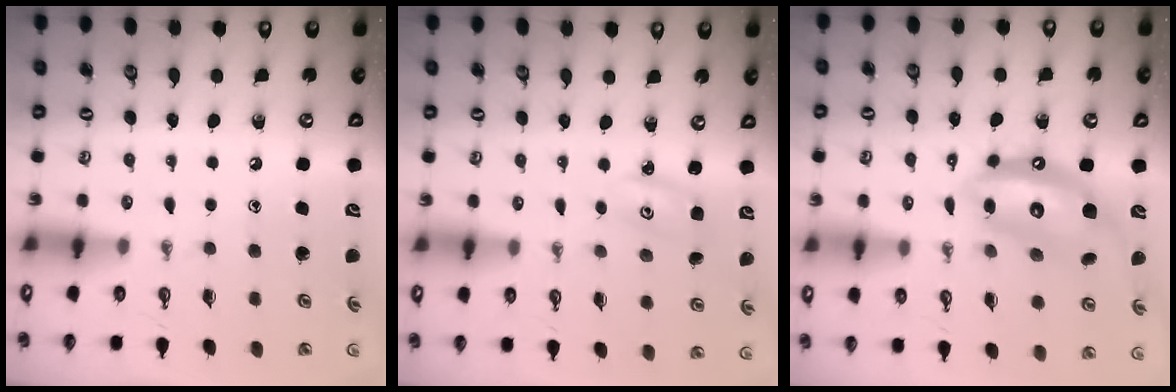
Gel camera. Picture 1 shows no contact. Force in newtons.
{"total": 4.0, "press": 3.9, "slide": 0.2}
{"total": 13.5, "press": 13.4, "slide": 1.7}